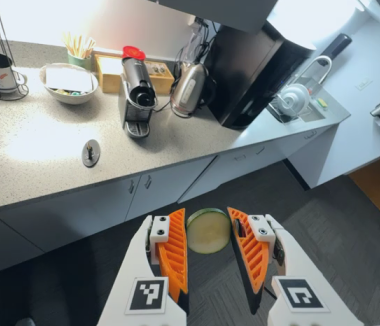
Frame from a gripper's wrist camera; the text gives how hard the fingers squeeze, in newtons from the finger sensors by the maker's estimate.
{"total": 11.0, "left": 12.0, "right": 10.0}